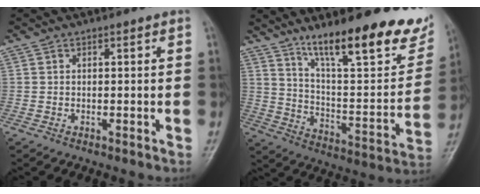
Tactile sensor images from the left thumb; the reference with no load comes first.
{"total": 25.0, "force": [17.1, 6.5, 17.0], "torque": [-0.203, -0.082, 0.268]}